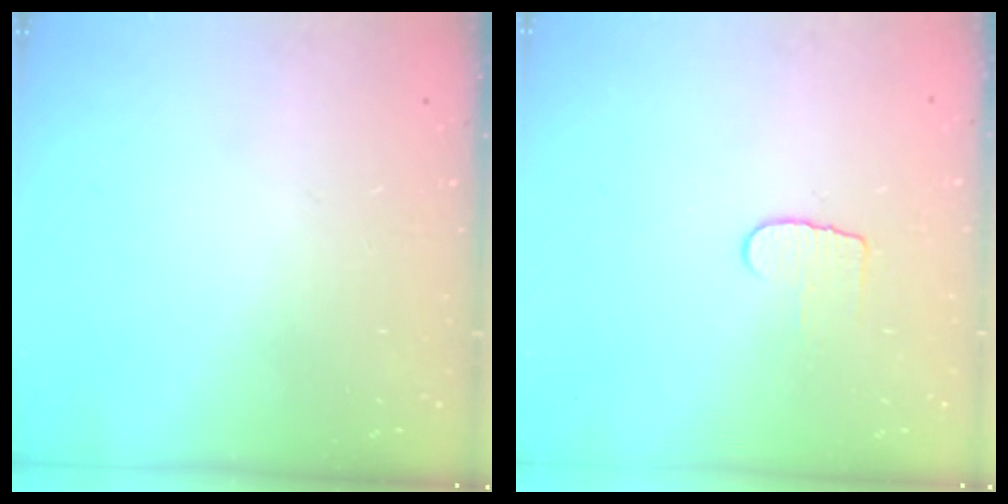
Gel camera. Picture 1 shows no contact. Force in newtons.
{"total": 5.7, "press": 5.6, "slide": 0.5}